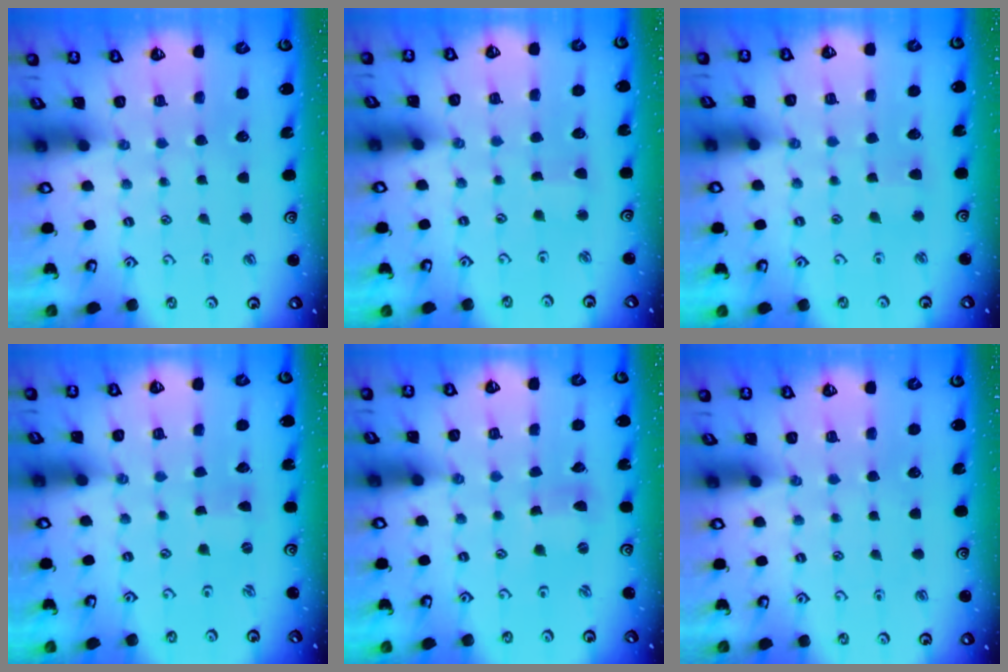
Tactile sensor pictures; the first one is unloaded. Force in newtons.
{"total": 2.2, "press": 2.2, "slide": 0.2}
{"total": 2.5, "press": 2.4, "slide": 0.7}
{"total": 0.0}
{"total": 2.0, "press": 2.0, "slide": 0.1}
{"total": 0.0}